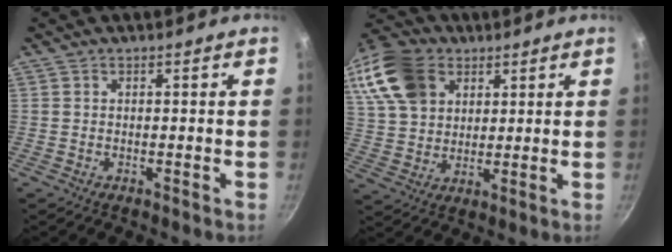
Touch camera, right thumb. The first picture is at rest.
{"total": 16.8, "force": [7.4, 12.0, 9.1], "torque": [-0.167, -0.002, 0.140]}